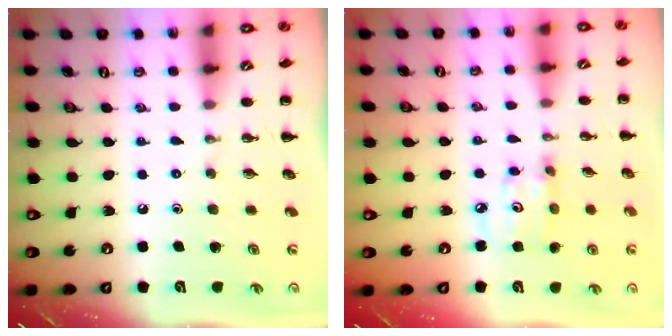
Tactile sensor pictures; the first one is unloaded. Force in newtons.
{"total": 4.6, "press": 4.6, "slide": 0.5}